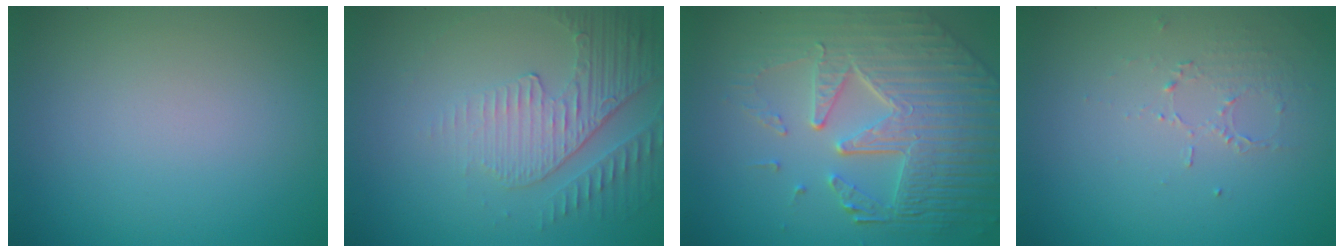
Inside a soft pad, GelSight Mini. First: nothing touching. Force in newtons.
{"total": 4.9, "press": 3.3, "slide": 3.6}
{"total": 8.8, "press": 6.0, "slide": 6.4}
{"total": 1.3, "press": 0.6, "slide": 1.1}